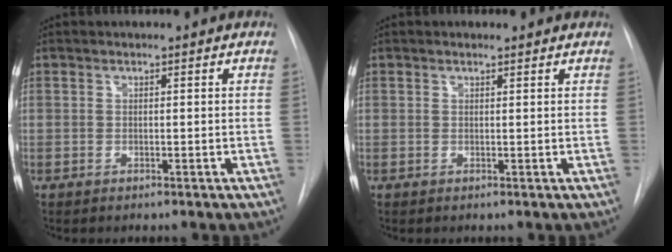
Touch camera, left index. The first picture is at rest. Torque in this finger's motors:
{"motor_torque": [0.32, -0.21, 0.11, 0.02]}